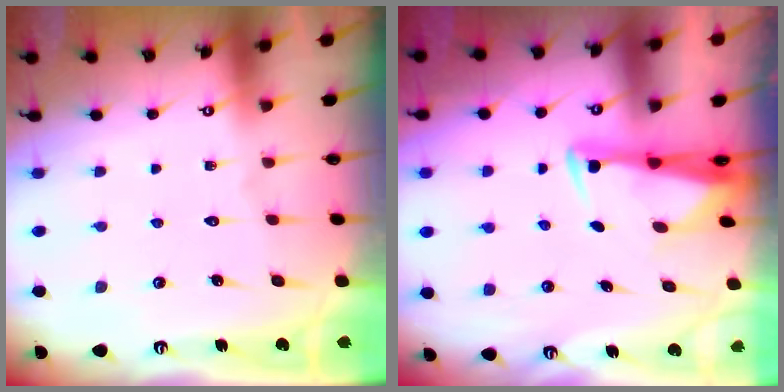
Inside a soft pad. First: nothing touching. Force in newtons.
{"total": 2.9, "press": 2.8, "slide": 0.6}